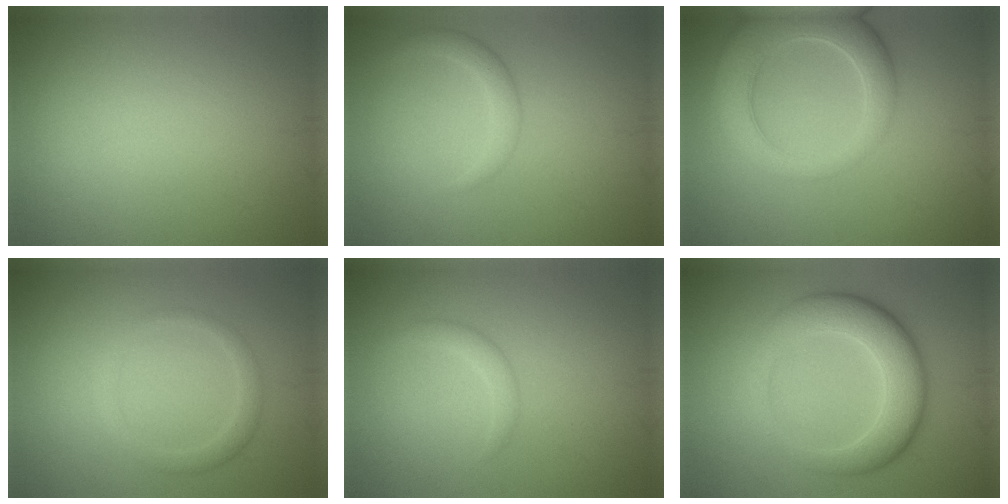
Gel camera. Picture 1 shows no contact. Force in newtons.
{"total": 1.8, "press": 1.8, "slide": 0.1}
{"total": 6.7, "press": 6.7, "slide": 0.5}
{"total": 1.9, "press": 1.9, "slide": 0.1}
{"total": 1.4, "press": 1.4, "slide": 0.0}
{"total": 6.5, "press": 6.5, "slide": 0.2}